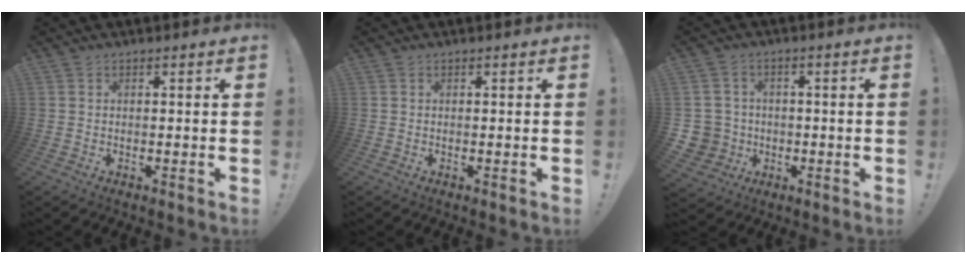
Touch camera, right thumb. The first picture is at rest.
{"total": 0.0}
{"total": 6.1, "force": [-0.6, 5.9, 1.2], "torque": [-0.031, 0.007, -0.004]}